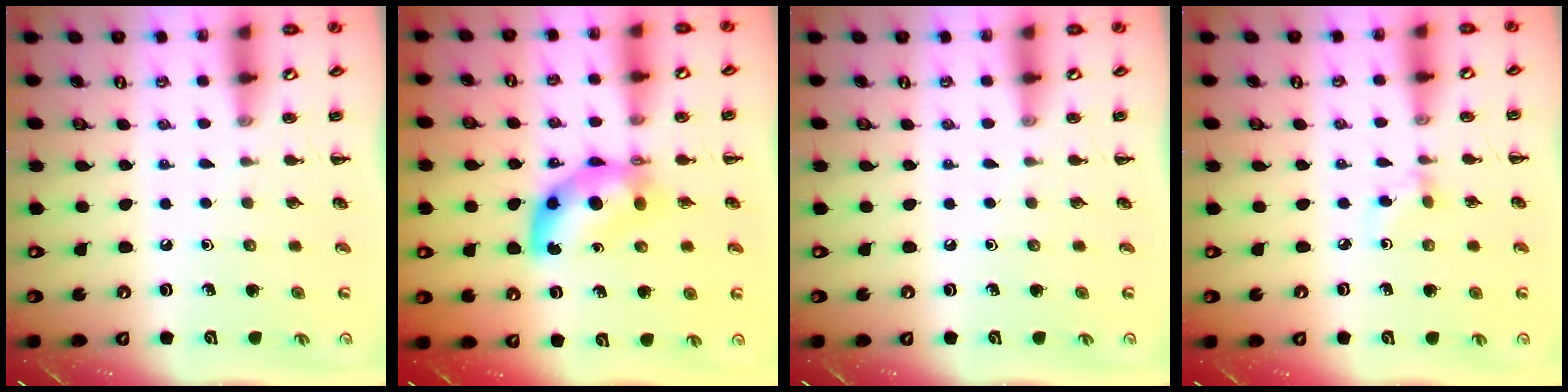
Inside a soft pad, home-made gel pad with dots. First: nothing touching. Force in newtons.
{"total": 8.3, "press": 8.2, "slide": 1.4}
{"total": 0.0}
{"total": 2.6, "press": 2.4, "slide": 1.1}